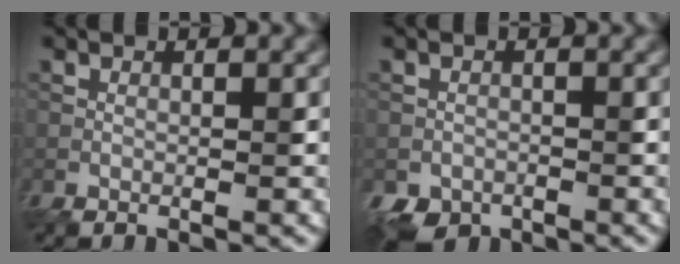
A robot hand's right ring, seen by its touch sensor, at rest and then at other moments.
{"total": 2.8, "force": [-2.0, 1.9, 0.4], "torque": [-0.003, -0.010, -0.034]}